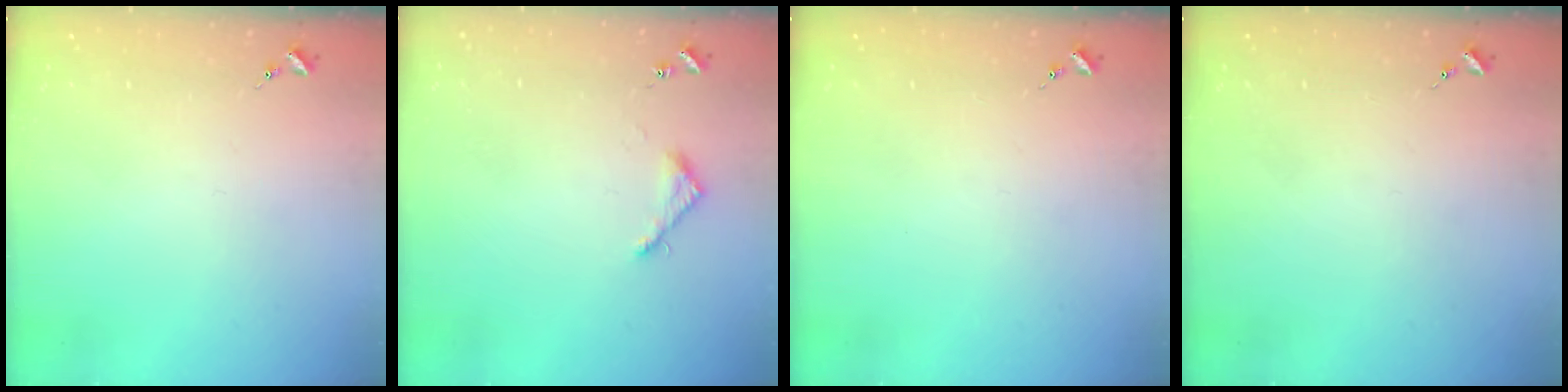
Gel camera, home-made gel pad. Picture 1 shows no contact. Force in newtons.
{"total": 3.6, "press": 3.6, "slide": 0.4}
{"total": 0.0}
{"total": 0.0}